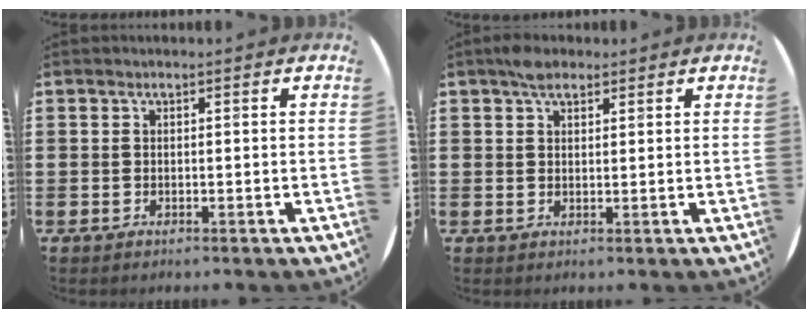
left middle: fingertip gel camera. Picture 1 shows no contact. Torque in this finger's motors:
{"motor_torque": [-0.08, 0.07, 0.20, 0.07]}